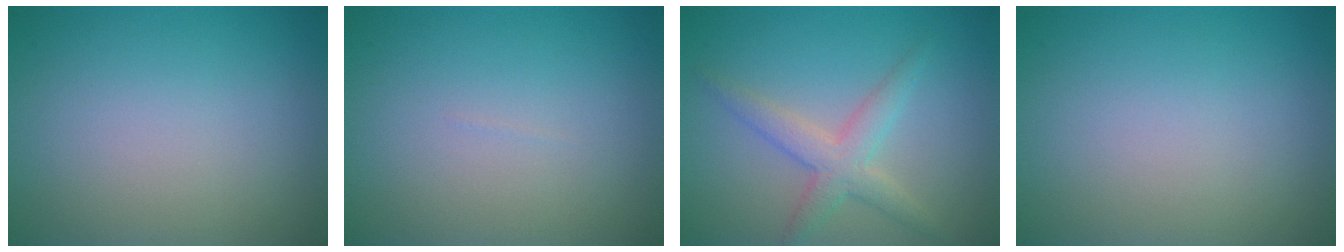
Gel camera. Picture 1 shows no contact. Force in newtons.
{"total": 0.0}
{"total": 3.1, "press": 3.1, "slide": 0.0}
{"total": 0.0}